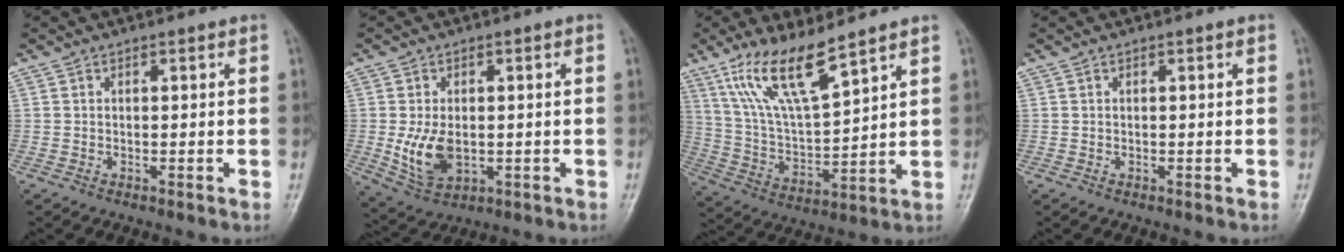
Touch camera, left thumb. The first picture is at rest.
{"total": 8.1, "force": [-0.9, 5.1, 6.3], "torque": [-0.110, -0.005, -0.002]}
{"total": 12.8, "force": [9.0, 2.8, 8.7], "torque": [-0.160, -0.048, 0.191]}
{"total": 0.0}